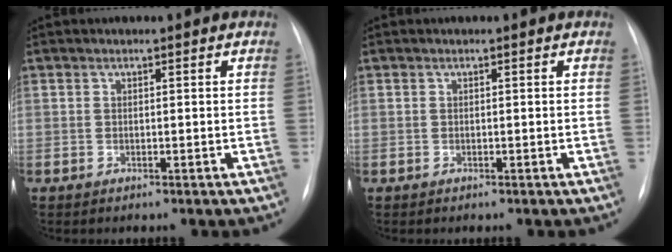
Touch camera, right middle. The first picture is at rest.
{"total": 0.0}